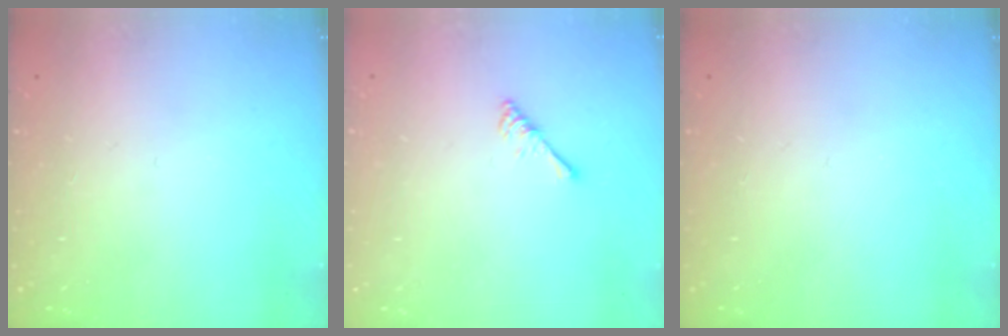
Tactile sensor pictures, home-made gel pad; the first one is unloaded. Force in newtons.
{"total": 2.5, "press": 2.5, "slide": 0.4}
{"total": 0.0}